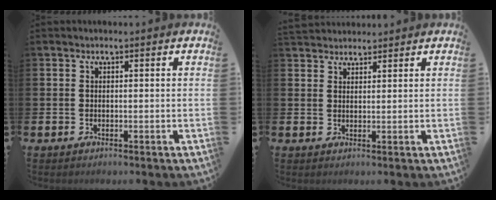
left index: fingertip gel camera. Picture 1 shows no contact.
{"total": 2.5, "force": [2.4, 0.7, -0.1], "torque": [0.000, -0.007, 0.045]}